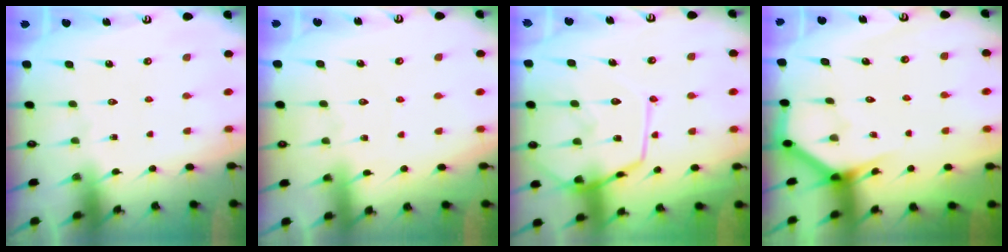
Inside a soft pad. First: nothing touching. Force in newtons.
{"total": 3.4, "press": 3.3, "slide": 0.4}
{"total": 14.6, "press": 14.5, "slide": 1.2}
{"total": 3.6, "press": 3.6, "slide": 0.3}